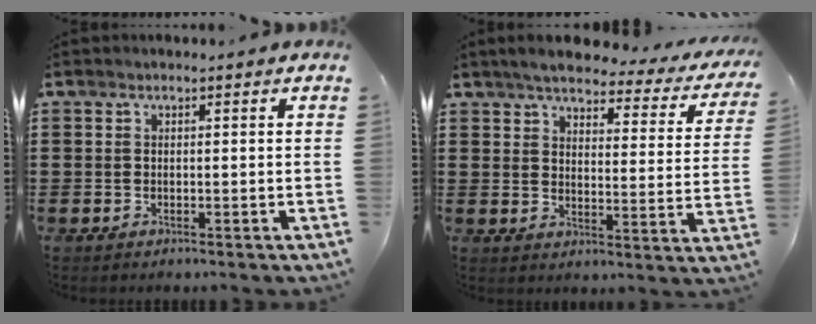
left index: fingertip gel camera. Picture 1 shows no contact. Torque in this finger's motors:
{"motor_torque": [2.14, 0.00, 0.75, 0.09]}